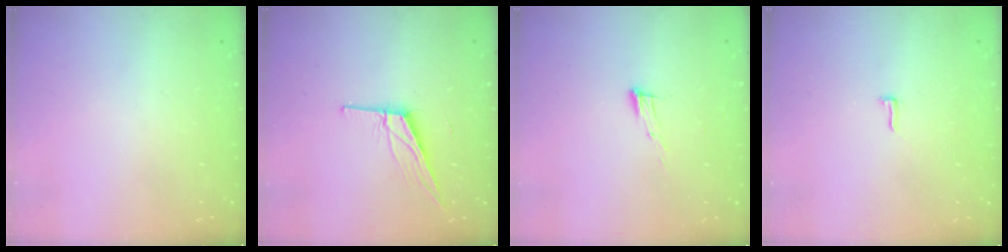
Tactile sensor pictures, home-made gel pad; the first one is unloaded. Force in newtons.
{"total": 10.8, "press": 10.4, "slide": 2.7}
{"total": 7.7, "press": 7.6, "slide": 1.2}
{"total": 3.7, "press": 3.3, "slide": 1.7}